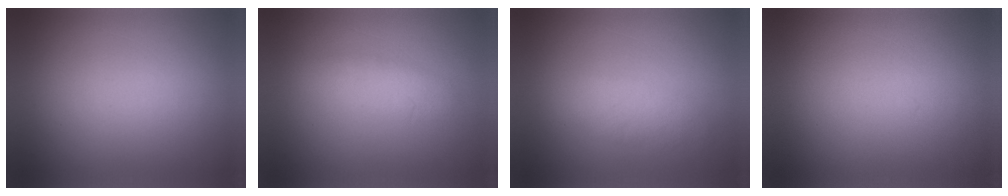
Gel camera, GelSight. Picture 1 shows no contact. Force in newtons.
{"total": 2.3}
{"total": 2.7}
{"total": 0.0}